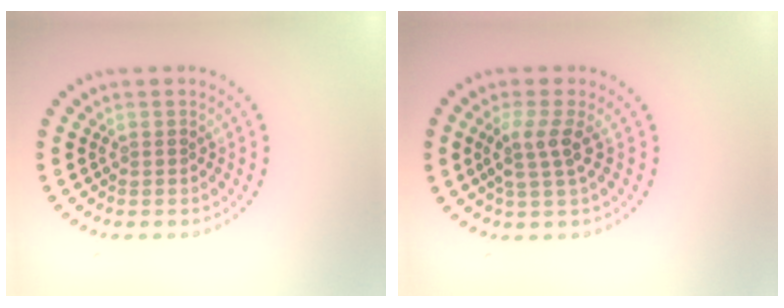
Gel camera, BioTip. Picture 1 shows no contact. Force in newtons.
{"total": 2.5, "press": 1.9, "slide": 1.6}